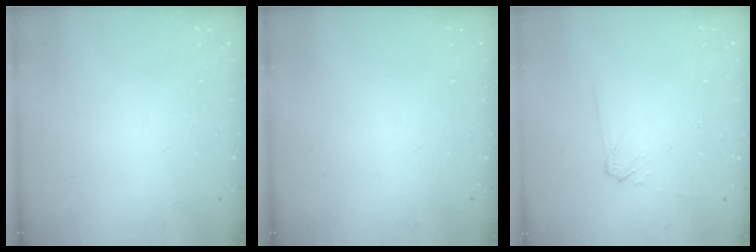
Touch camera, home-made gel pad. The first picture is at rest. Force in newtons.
{"total": 0.0}
{"total": 4.7, "press": 4.7, "slide": 0.6}